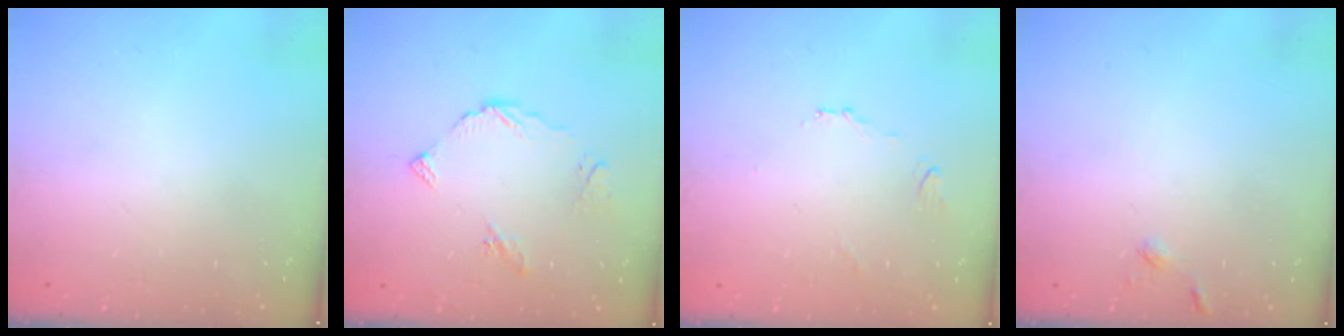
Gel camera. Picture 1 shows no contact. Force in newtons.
{"total": 6.9, "press": 6.9, "slide": 0.5}
{"total": 2.7, "press": 2.6, "slide": 0.6}
{"total": 3.2, "press": 3.2, "slide": 0.4}